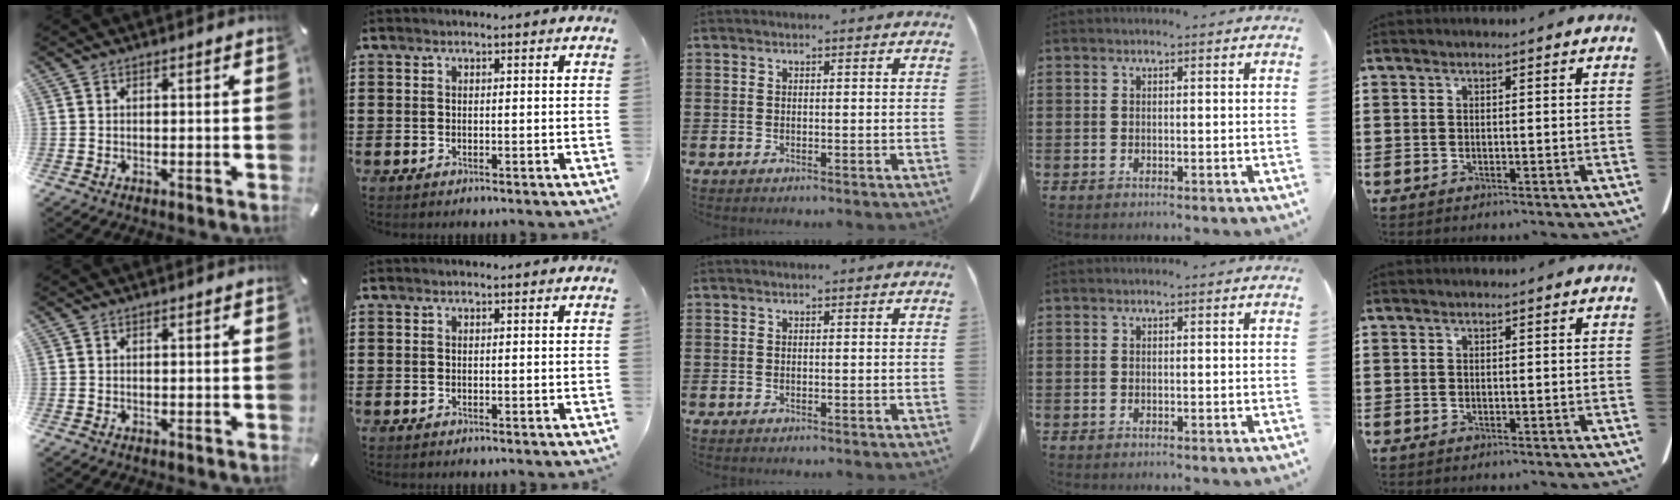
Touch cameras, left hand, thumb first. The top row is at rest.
{}